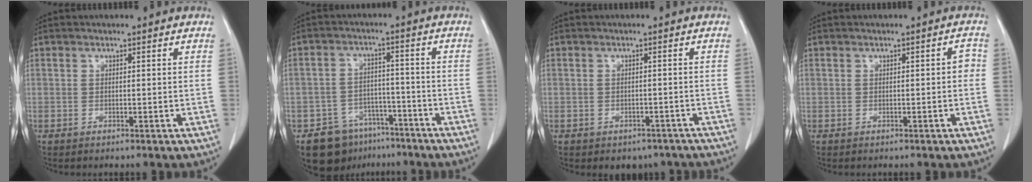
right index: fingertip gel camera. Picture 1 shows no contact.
{"total": 8.7, "force": [-6.0, 6.0, 1.9], "torque": [-0.021, 0.019, -0.086]}
{"total": 4.7, "force": [-3.7, 2.7, 0.8], "torque": [0.002, 0.015, -0.042]}
{"total": 1.4, "force": [-0.2, 0.6, 1.2], "torque": [-0.006, 0.005, -0.005]}